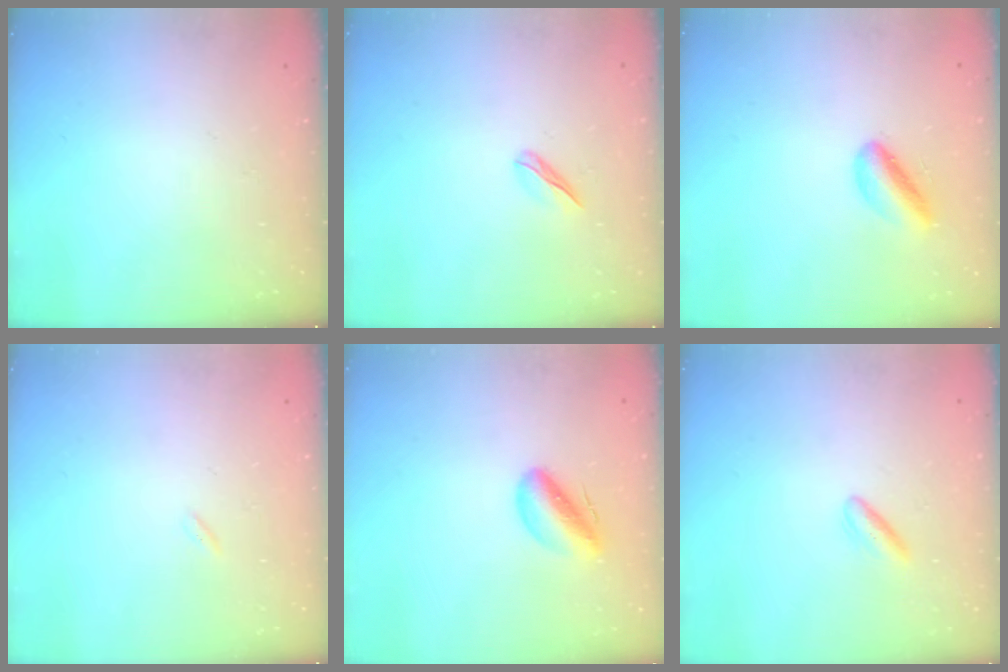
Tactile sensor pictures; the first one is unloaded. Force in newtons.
{"total": 3.5, "press": 3.2, "slide": 1.2}
{"total": 5.9, "press": 5.8, "slide": 1.3}
{"total": 0.0}
{"total": 7.3, "press": 6.9, "slide": 2.3}
{"total": 3.0, "press": 2.7, "slide": 1.2}